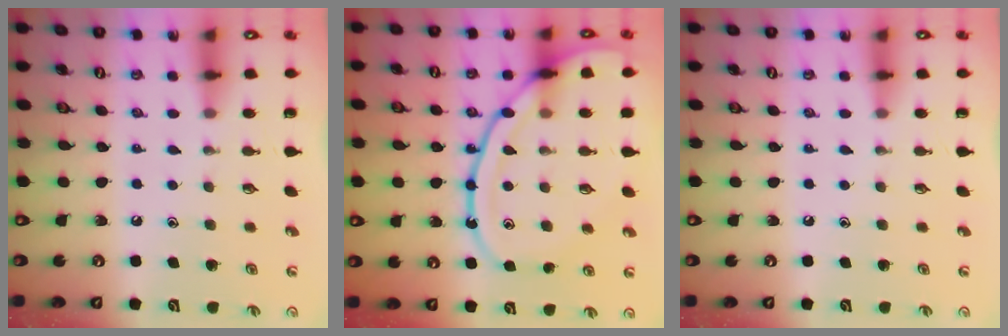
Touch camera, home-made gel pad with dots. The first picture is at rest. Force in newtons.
{"total": 18.3, "press": 18.2, "slide": 1.8}
{"total": 0.0}